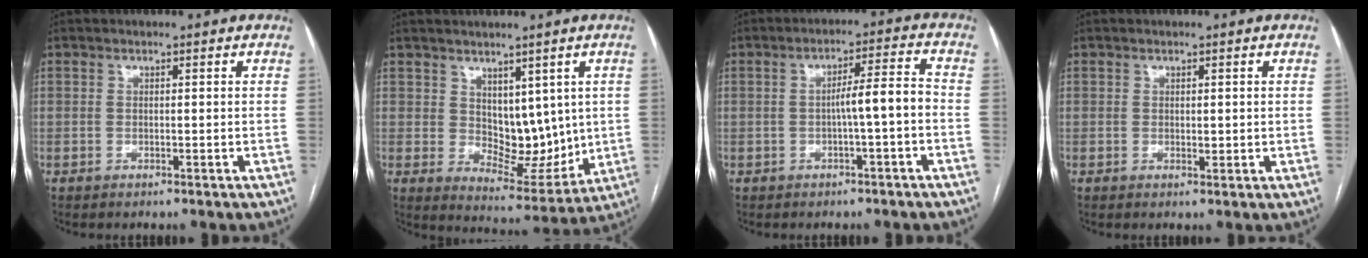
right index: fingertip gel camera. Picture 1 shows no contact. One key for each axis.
{"total": 8.8, "fx": 2.3, "fy": 5.5, "fz": 6.5, "tx": -0.089, "ty": -0.007, "tz": 0.060}
{"total": 5.4, "fx": -1.2, "fy": 0.0, "fz": 5.2, "tx": -0.079, "ty": 0.017, "tz": -0.016}
{"total": 1.3, "fx": 0.3, "fy": 0.7, "fz": 1.0, "tx": -0.013, "ty": -0.005, "tz": 0.005}